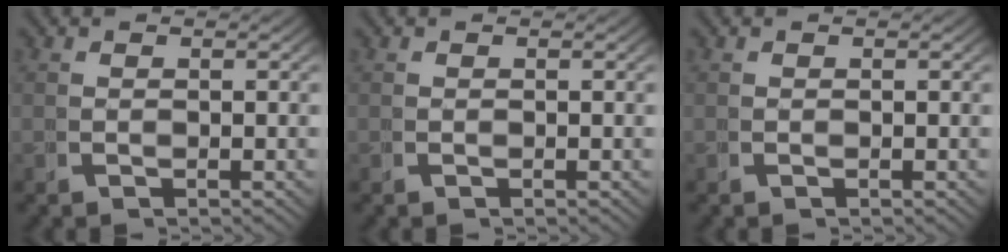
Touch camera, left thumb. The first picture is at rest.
{"total": 0.0}
{"total": 0.0}